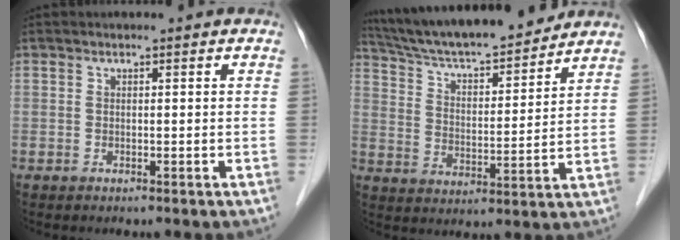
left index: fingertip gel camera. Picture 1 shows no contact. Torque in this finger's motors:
{"motor_torque": [0.10, -0.44, 0.34, 0.07]}